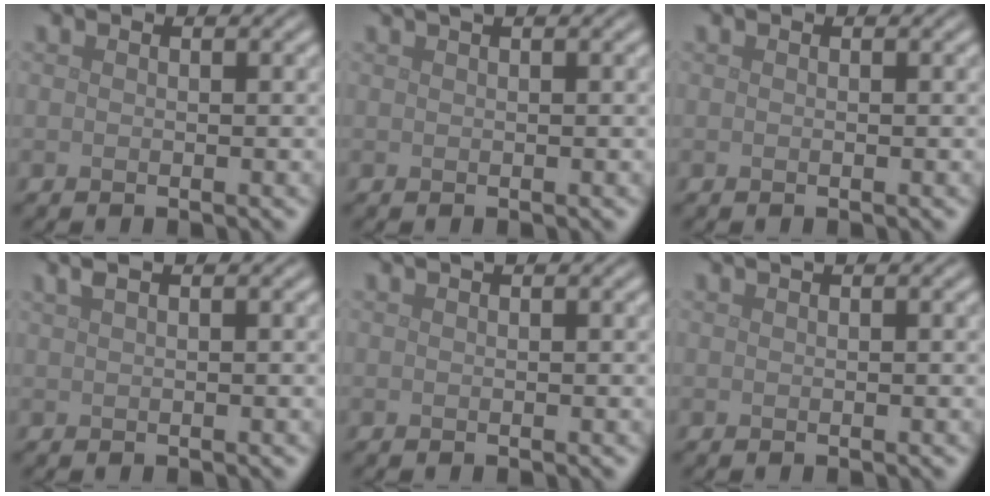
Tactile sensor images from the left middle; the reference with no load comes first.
{"total": 1.3, "force": [0.9, 0.3, 0.9], "torque": [-0.012, 0.004, 0.010]}
{"total": 0.0}
{"total": 2.9, "force": [1.7, 1.2, 2.0], "torque": [-0.024, 0.014, 0.008]}
{"total": 1.0, "force": [0.7, 0.2, 0.7], "torque": [-0.010, 0.006, 0.008]}
{"total": 1.3, "force": [0.9, 0.4, 0.9], "torque": [-0.012, 0.003, 0.009]}